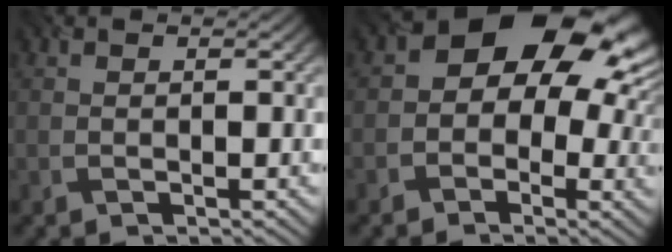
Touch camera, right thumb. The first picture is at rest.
{"total": 13.3, "force": [2.7, 9.1, 9.3], "torque": [-0.106, 0.001, 0.032]}